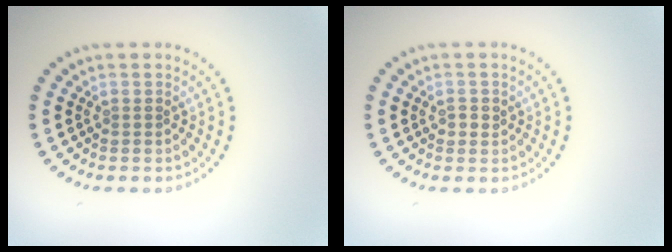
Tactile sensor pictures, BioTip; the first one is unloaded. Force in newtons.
{"total": 1.1, "press": 1.0, "slide": 0.5}